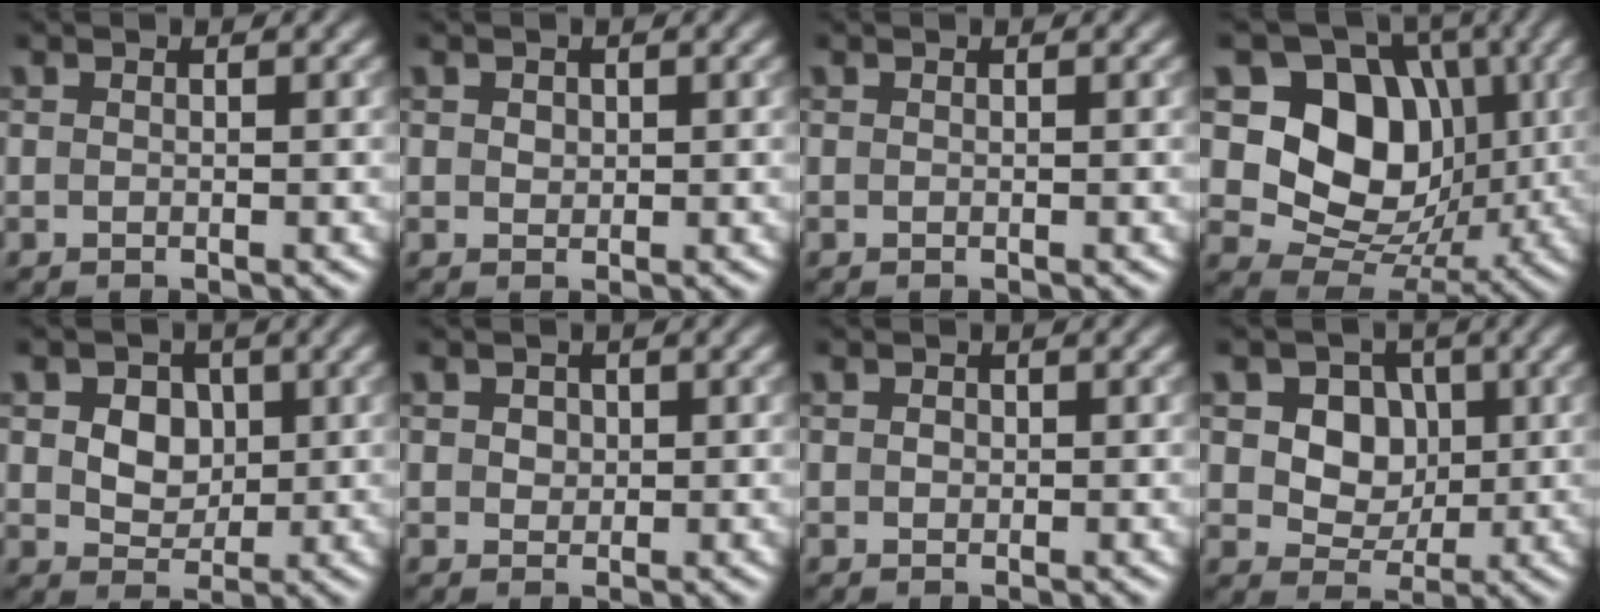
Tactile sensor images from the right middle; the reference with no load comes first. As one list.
[{"total": 0.8, "force": [0.3, 0.7, 0.3], "torque": [-0.006, -0.001, 0.006]}, {"total": 0.0}, {"total": 10.9, "force": [1.9, 8.5, 6.5], "torque": [-0.106, -0.012, 0.021]}, {"total": 5.0, "force": [1.4, 3.9, 2.9], "torque": [-0.048, 0.011, 0.012]}, {"total": 1.3, "force": [0.4, 1.1, 0.5], "torque": [-0.006, 0.005, 0.003]}, {"total": 0.6, "force": [0.1, 0.5, 0.2], "torque": [-0.003, -0.002, 0.000]}, {"total": 5.4, "force": [1.1, 4.4, 3.0], "torque": [-0.056, -0.001, 0.015]}]